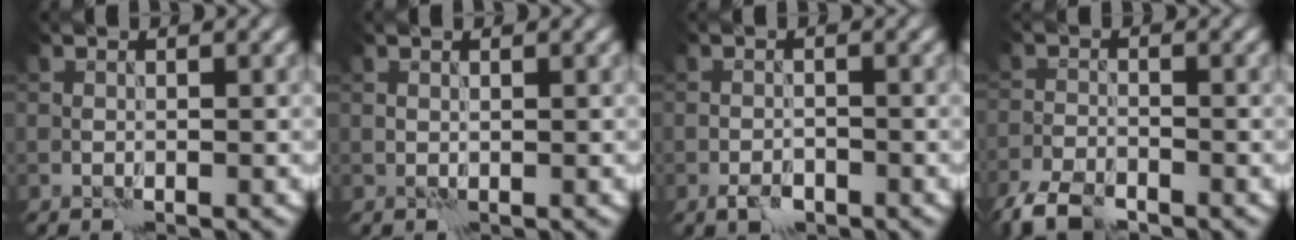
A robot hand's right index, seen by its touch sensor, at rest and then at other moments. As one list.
[{"total": 0.0}, {"total": 1.9, "force": [-1.3, 0.9, 1.0], "torque": [-0.016, 0.002, -0.025]}, {"total": 4.6, "force": [-3.8, 1.5, 2.1], "torque": [-0.039, -0.008, -0.084]}]